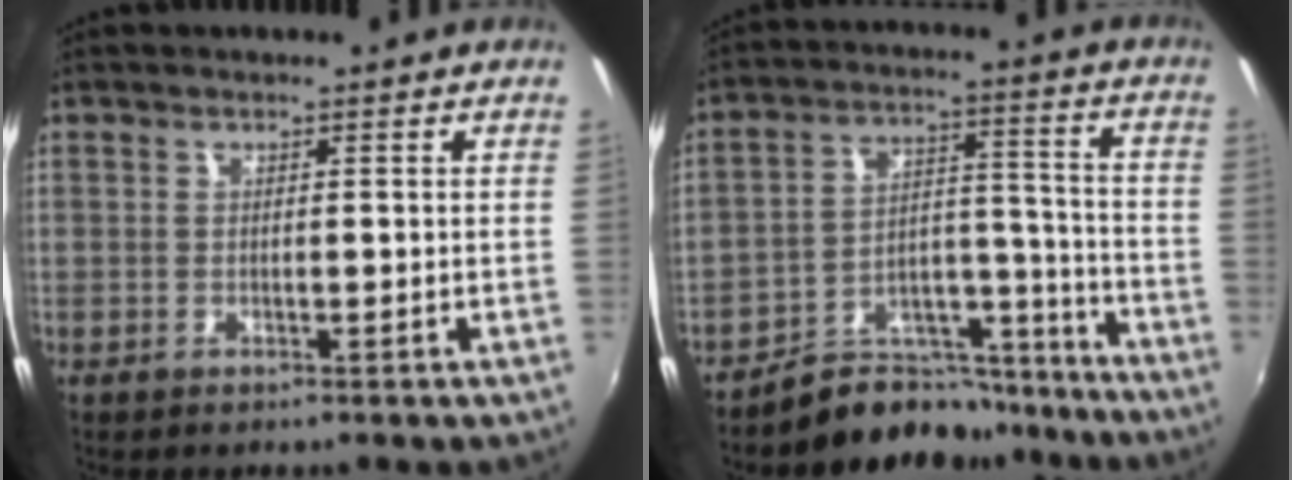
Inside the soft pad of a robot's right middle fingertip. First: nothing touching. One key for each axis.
{"total": 12.5, "fx": -11.3, "fy": 5.1, "fz": 2.0, "tx": -0.023, "ty": 0.058, "tz": -0.167}